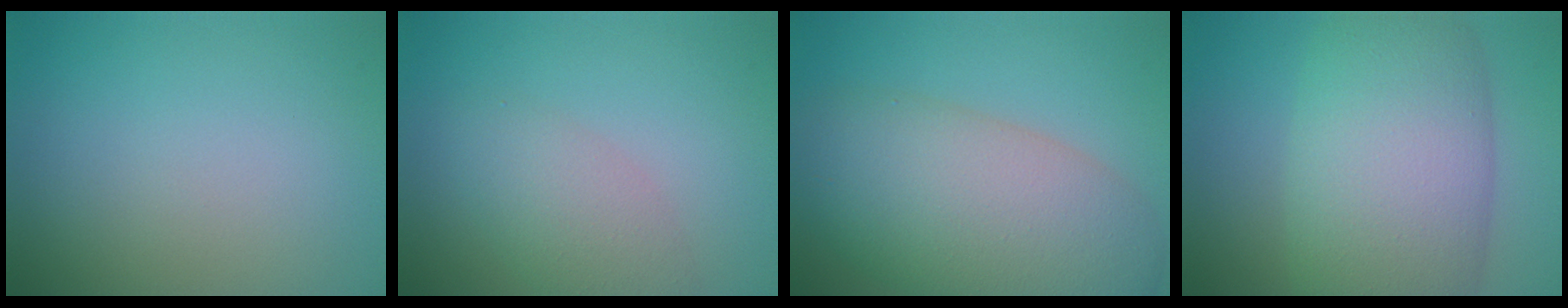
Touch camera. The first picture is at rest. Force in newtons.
{"total": 3.5, "press": 3.5, "slide": 0.1}
{"total": 10.9, "press": 10.9, "slide": 0.5}
{"total": 11.2, "press": 11.2, "slide": 0.4}